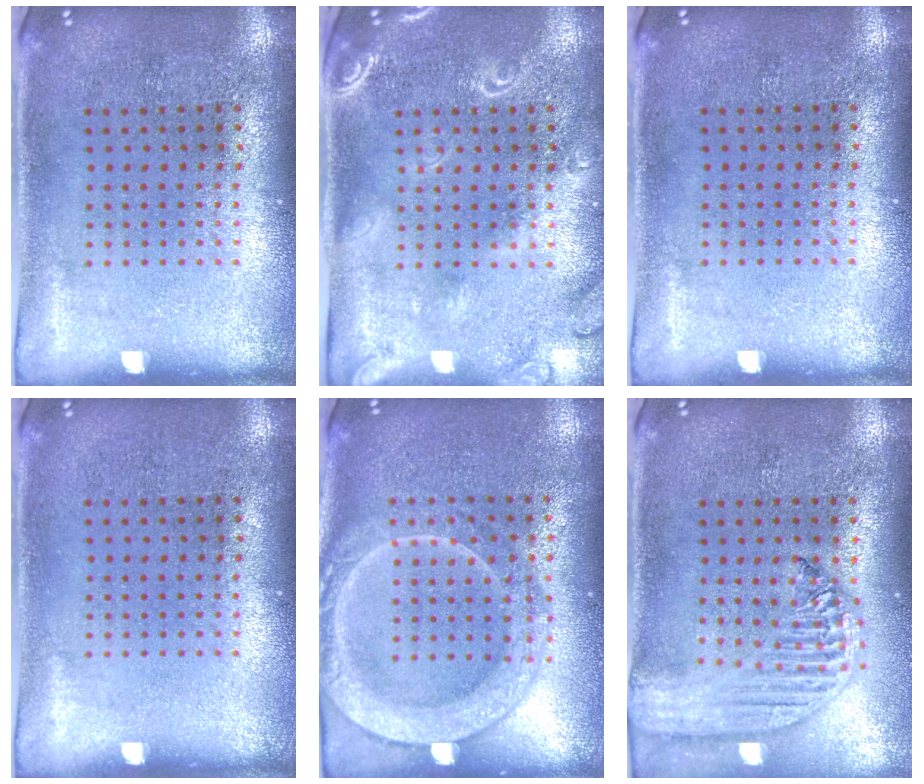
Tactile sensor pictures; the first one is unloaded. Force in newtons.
{"total": 2.1, "press": 1.9, "slide": 1.0}
{"total": 0.0}
{"total": 0.0}
{"total": 2.0, "press": 2.0, "slide": 0.3}
{"total": 2.4, "press": 2.1, "slide": 1.3}